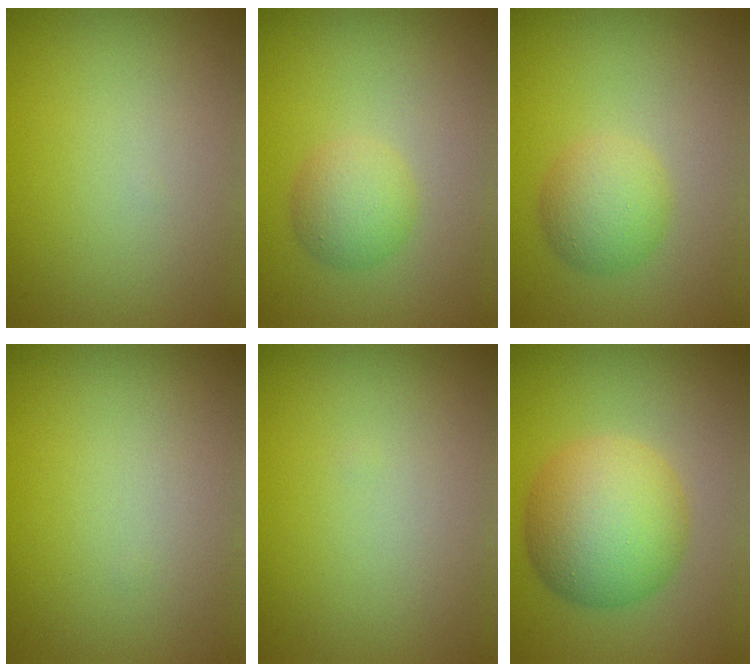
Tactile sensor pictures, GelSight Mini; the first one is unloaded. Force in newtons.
{"total": 2.6, "press": 2.6, "slide": 0.1}
{"total": 3.0, "press": 3.0, "slide": 0.0}
{"total": 0.0}
{"total": 0.0}
{"total": 7.1, "press": 7.1, "slide": 0.1}